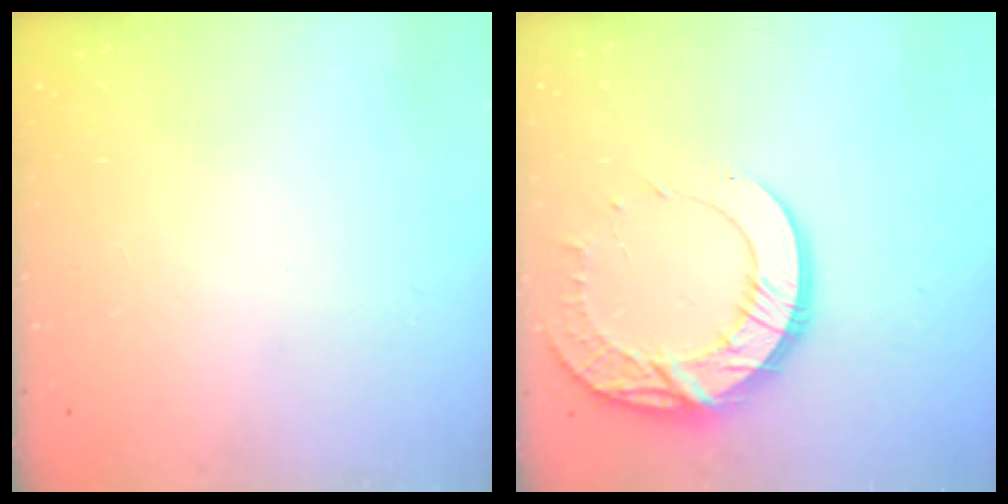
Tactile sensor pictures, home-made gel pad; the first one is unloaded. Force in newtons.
{"total": 17.8, "press": 17.7, "slide": 1.5}